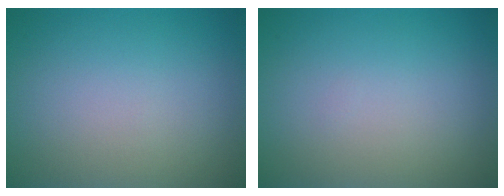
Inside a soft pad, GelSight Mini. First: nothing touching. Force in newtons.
{"total": 0.0}